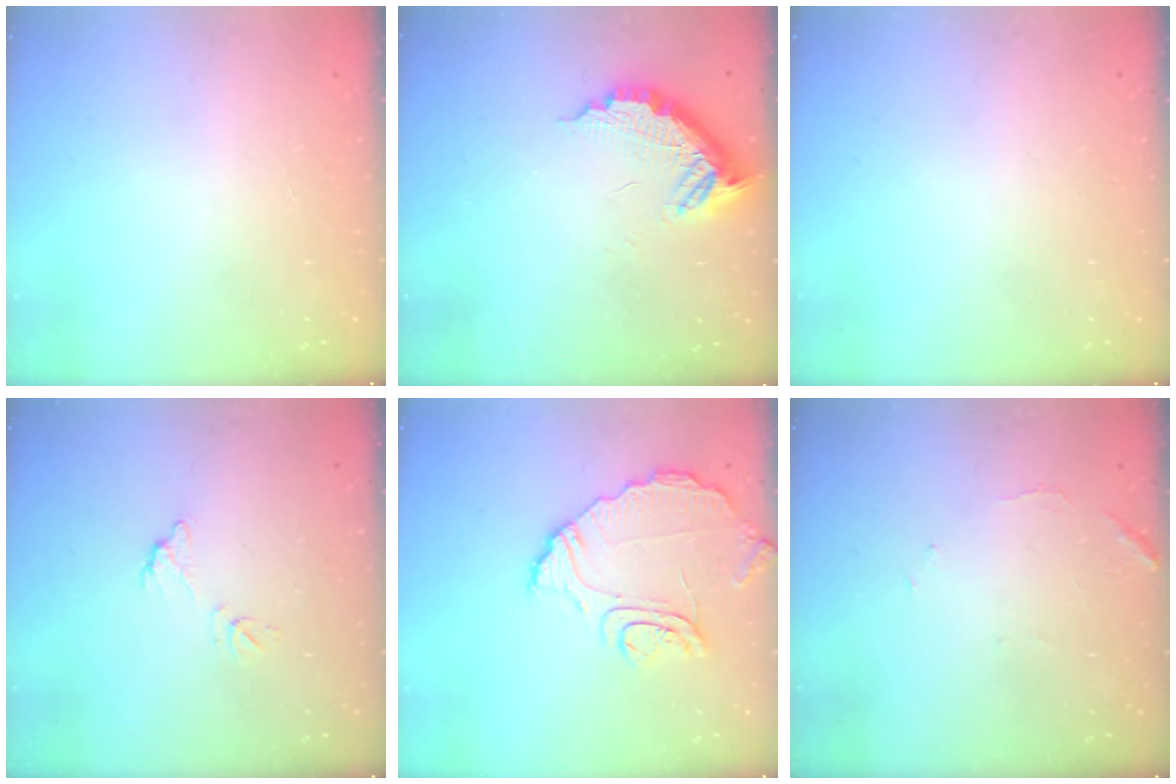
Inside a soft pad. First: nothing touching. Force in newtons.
{"total": 12.1, "press": 12.1, "slide": 0.6}
{"total": 0.0}
{"total": 6.2, "press": 6.2, "slide": 0.4}
{"total": 9.4, "press": 9.3, "slide": 1.0}
{"total": 6.5, "press": 6.5, "slide": 0.3}